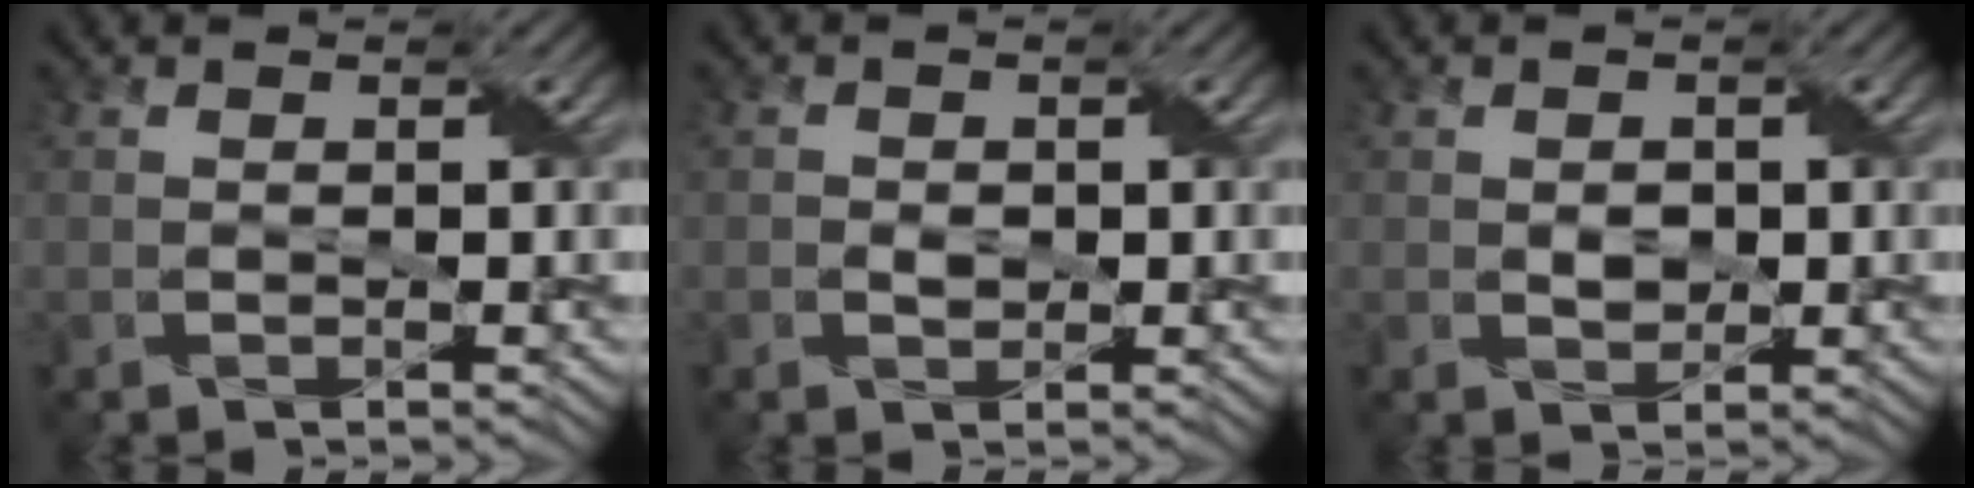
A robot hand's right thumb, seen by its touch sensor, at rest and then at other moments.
{"total": 1.2, "force": [-0.2, 0.9, 0.7], "torque": [-0.014, -0.003, -0.005]}
{"total": 1.6, "force": [0.0, 1.2, 0.9], "torque": [-0.025, -0.004, 0.001]}